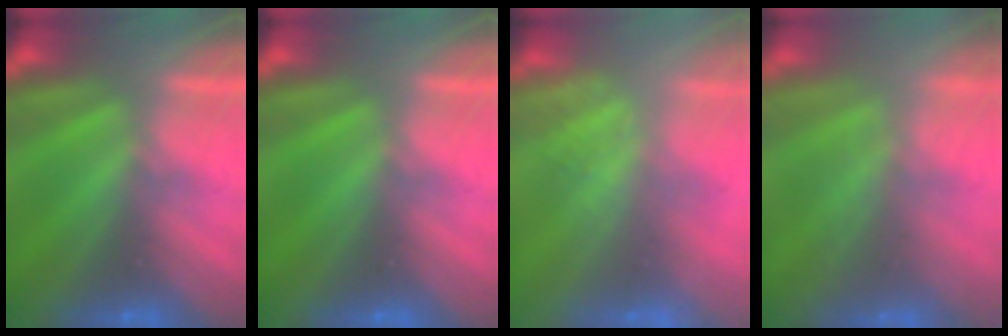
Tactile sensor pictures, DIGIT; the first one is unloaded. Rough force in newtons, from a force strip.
{"total": 0.0}
{"total": 2.2}
{"total": 1.7}